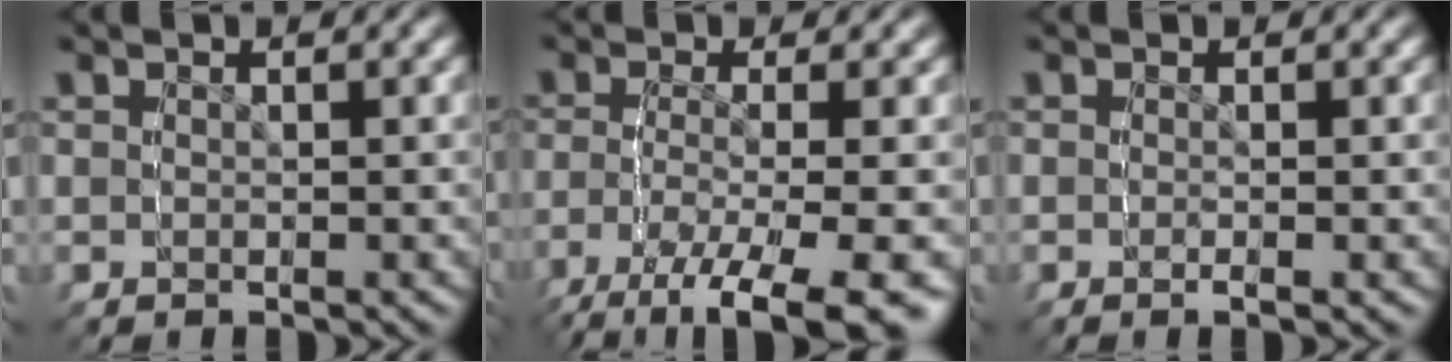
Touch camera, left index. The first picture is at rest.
{"total": 2.4, "force": [-2.0, 0.0, 1.3], "torque": [-0.038, -0.009, -0.023]}
{"total": 1.4, "force": [-0.1, -1.4, -0.2], "torque": [0.004, 0.006, -0.003]}